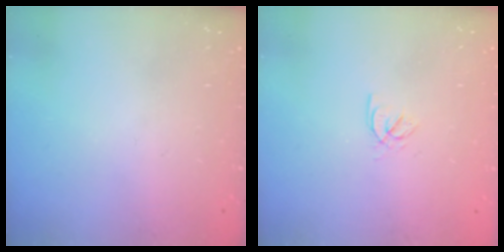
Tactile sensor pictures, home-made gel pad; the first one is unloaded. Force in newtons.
{"total": 2.3, "press": 2.2, "slide": 0.3}